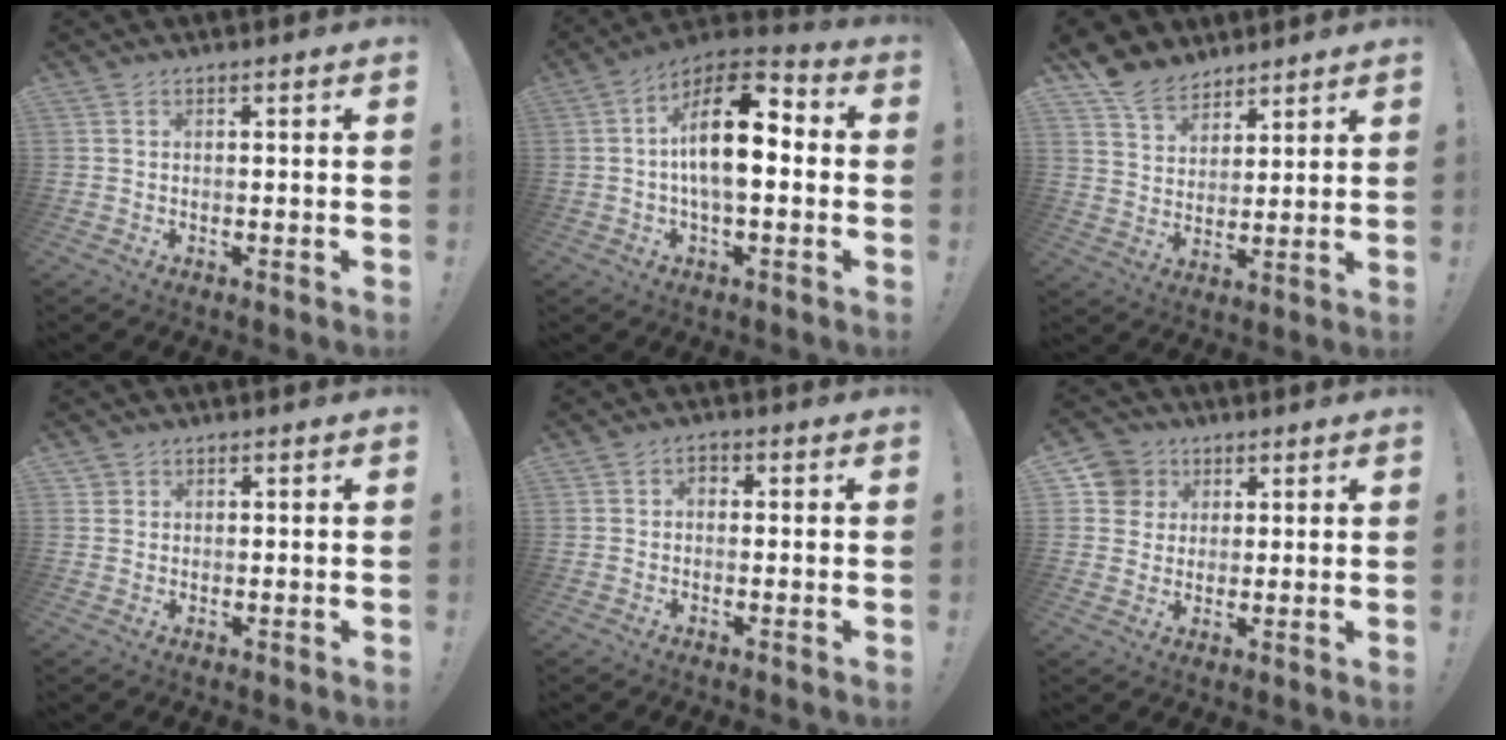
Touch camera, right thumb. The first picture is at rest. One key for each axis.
{"total": 16.2, "fx": 0.9, "fy": 7.3, "fz": 14.4, "tx": -0.240, "ty": 0.004, "tz": 0.011}
{"total": 9.3, "fx": 7.4, "fy": 5.4, "fz": 1.7, "tx": -0.033, "ty": -0.052, "tz": 0.147}
{"total": 1.4, "fx": 0.8, "fy": 1.1, "fz": 0.2, "tx": 0.000, "ty": -0.004, "tz": 0.015}
{"total": 1.9, "fx": -0.7, "fy": 1.3, "fz": 1.1, "tx": -0.024, "ty": 0.010, "tz": -0.013}
{"total": 7.8, "fx": 2.7, "fy": 7.1, "fz": 1.5, "tx": -0.017, "ty": -0.012, "tz": 0.056}